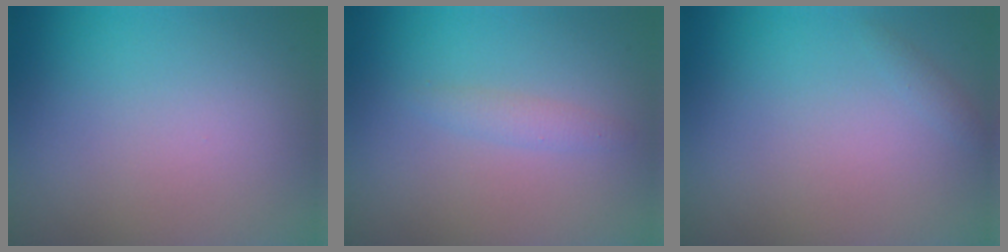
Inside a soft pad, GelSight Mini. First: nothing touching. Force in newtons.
{"total": 1.1, "press": 1.1, "slide": 0.1}
{"total": 0.6, "press": 0.6, "slide": 0.0}